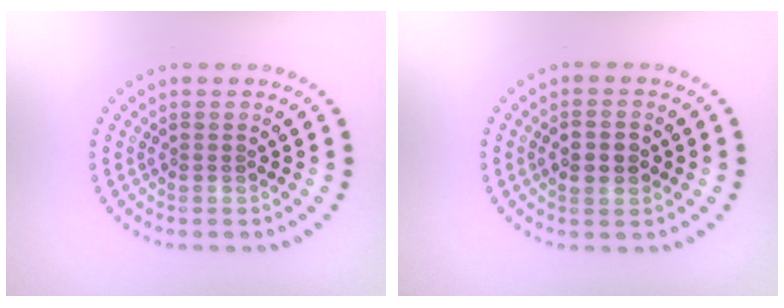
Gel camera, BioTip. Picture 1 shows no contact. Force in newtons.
{"total": 2.5, "press": 2.5, "slide": 0.0}